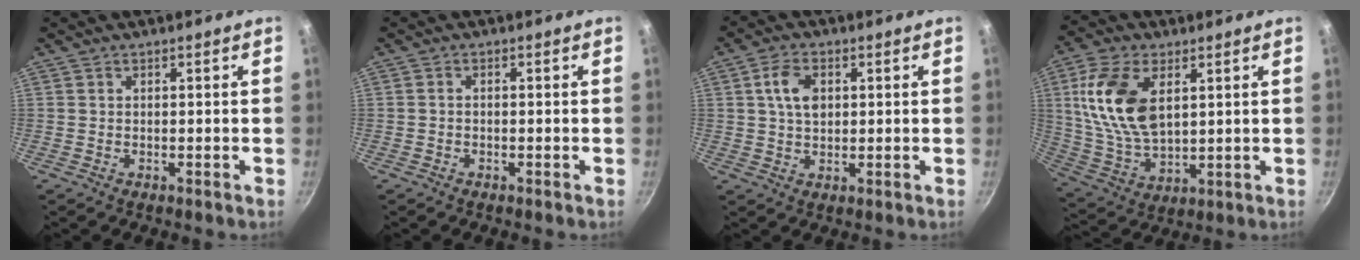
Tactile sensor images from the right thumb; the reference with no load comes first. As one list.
[{"total": 0.8, "force": [-0.4, 0.4, 0.5], "torque": [-0.014, 0.008, -0.008]}, {"total": 6.2, "force": [1.5, 3.9, 4.5], "torque": [-0.073, 0.000, 0.026]}, {"total": 16.3, "force": [4.5, 9.2, 12.6], "torque": [-0.232, -0.012, 0.097]}]